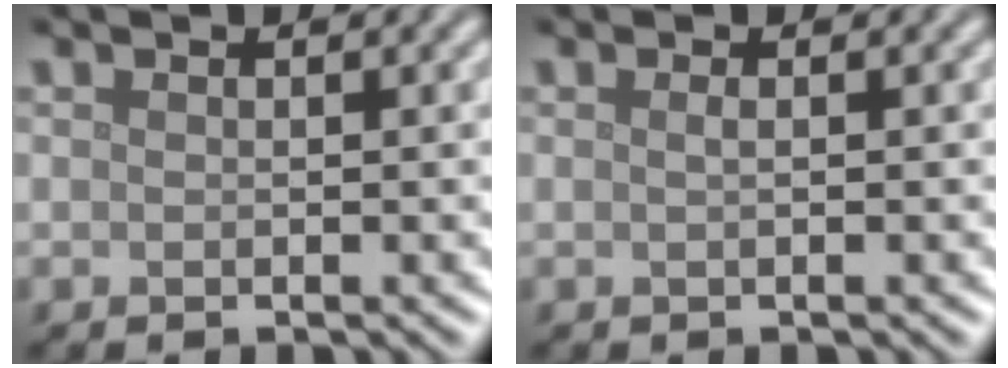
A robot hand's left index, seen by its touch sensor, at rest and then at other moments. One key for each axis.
{"total": 0.6, "fx": 0.1, "fy": 0.2, "fz": 0.6, "tx": -0.009, "ty": 0.005, "tz": 0.001}